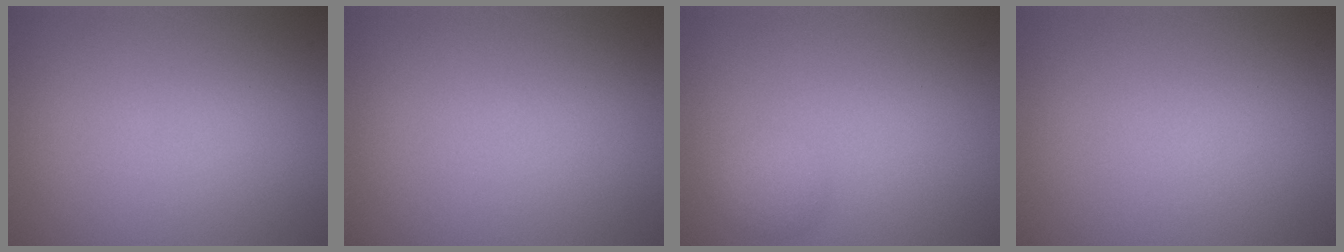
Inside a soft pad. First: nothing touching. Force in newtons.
{"total": 0.0}
{"total": 1.5, "press": 1.5, "slide": 0.1}
{"total": 0.0}